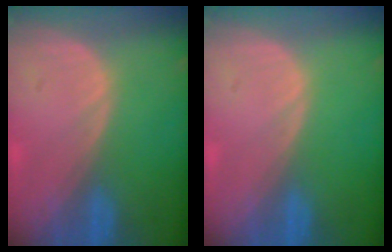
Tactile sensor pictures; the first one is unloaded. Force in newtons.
{"total": 0.0}